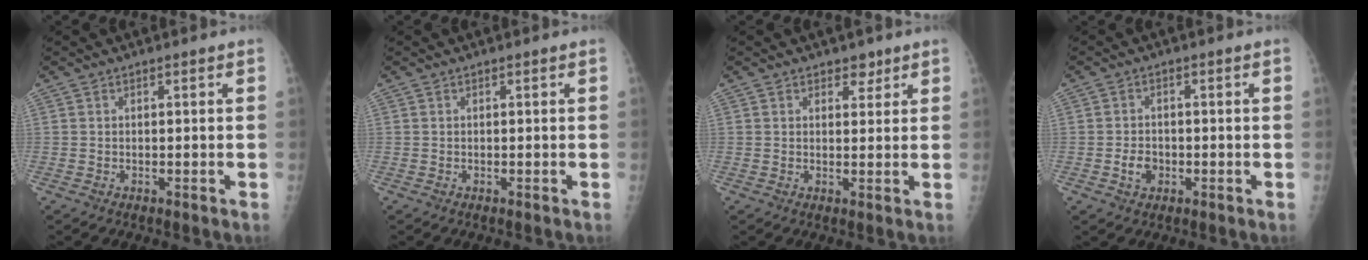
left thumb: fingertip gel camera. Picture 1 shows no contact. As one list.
[{"total": 0.0}, {"total": 2.6, "force": [1.7, 1.6, 0.9], "torque": [0.006, -0.010, 0.023]}, {"total": 3.2, "force": [-1.0, 2.6, 1.7], "torque": [-0.020, 0.005, -0.016]}]